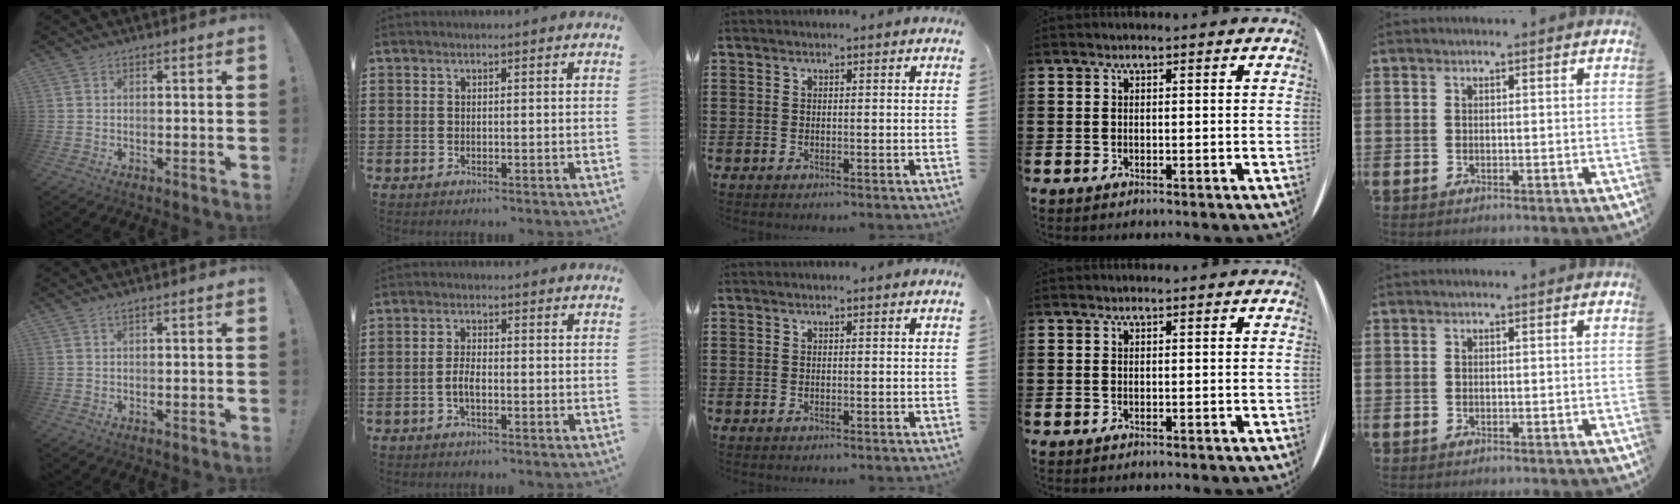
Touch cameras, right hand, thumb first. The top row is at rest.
{"thumb": {"total": 0.6, "force": [0.2, -0.2, 0.5], "torque": [-0.012, 0.000, 0.004]}, "index": {"total": 2.7, "force": [-0.9, 0.9, 2.4], "torque": [-0.059, -0.003, -0.022]}}